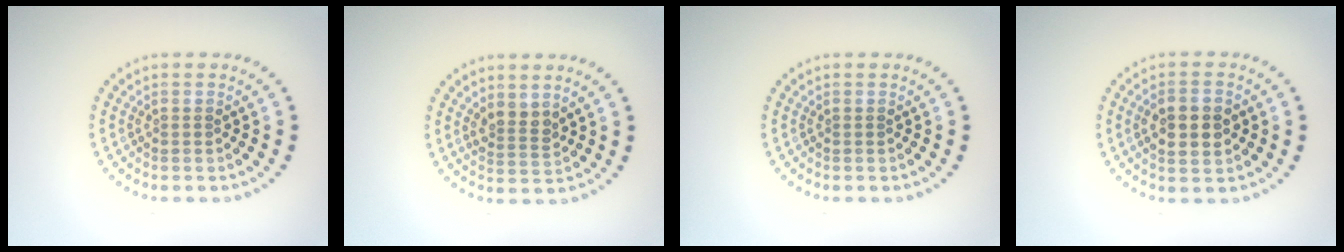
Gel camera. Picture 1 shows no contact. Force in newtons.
{"total": 2.0, "press": 1.7, "slide": 1.2}
{"total": 0.0}
{"total": 3.6, "press": 3.6, "slide": 0.0}